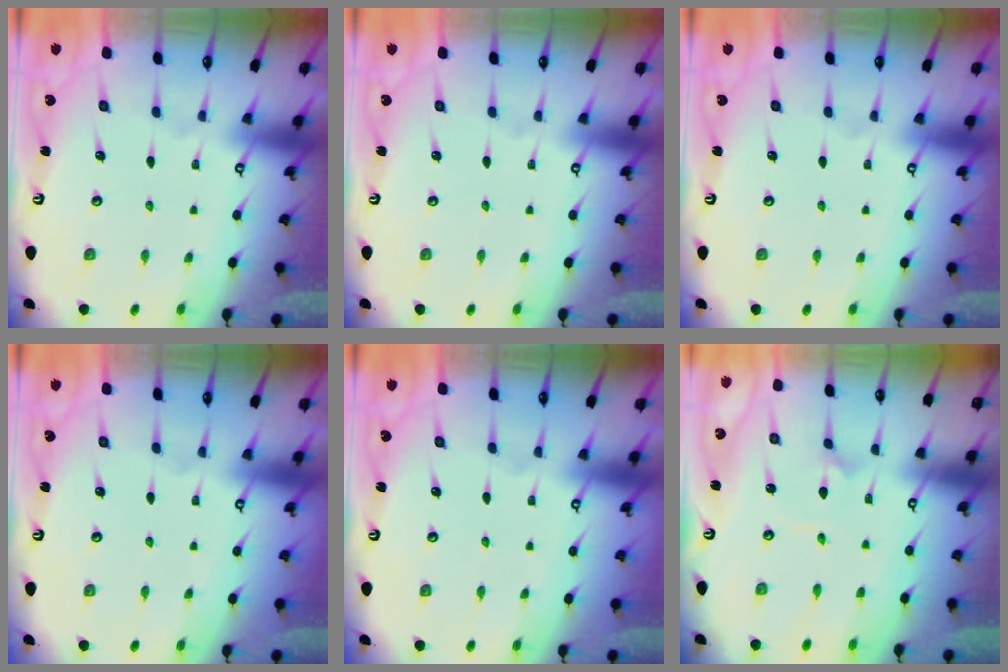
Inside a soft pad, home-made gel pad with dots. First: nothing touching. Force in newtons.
{"total": 0.0}
{"total": 0.0}
{"total": 0.0}
{"total": 0.0}
{"total": 1.4, "press": 1.4, "slide": 0.0}